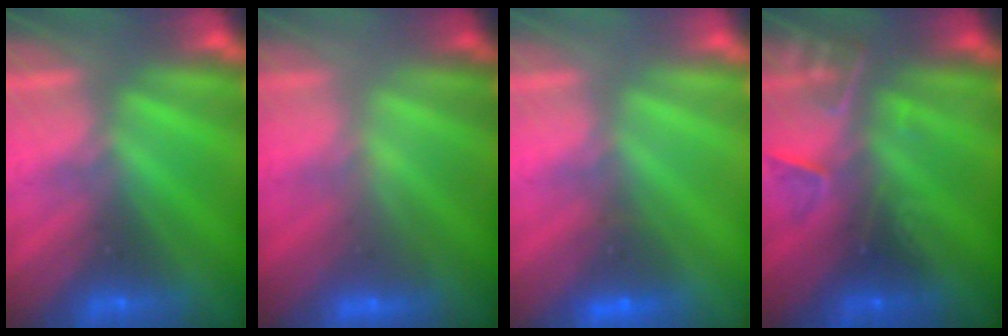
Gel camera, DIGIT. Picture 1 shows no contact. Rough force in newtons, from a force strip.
{"total": 2.3}
{"total": 1.7}
{"total": 2.3}